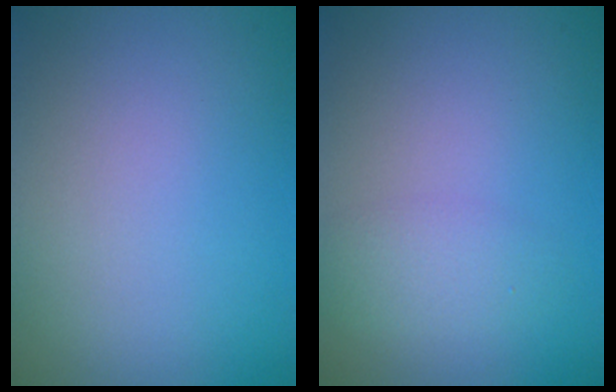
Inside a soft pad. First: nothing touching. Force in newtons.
{"total": 1.9, "press": 1.9, "slide": 0.1}